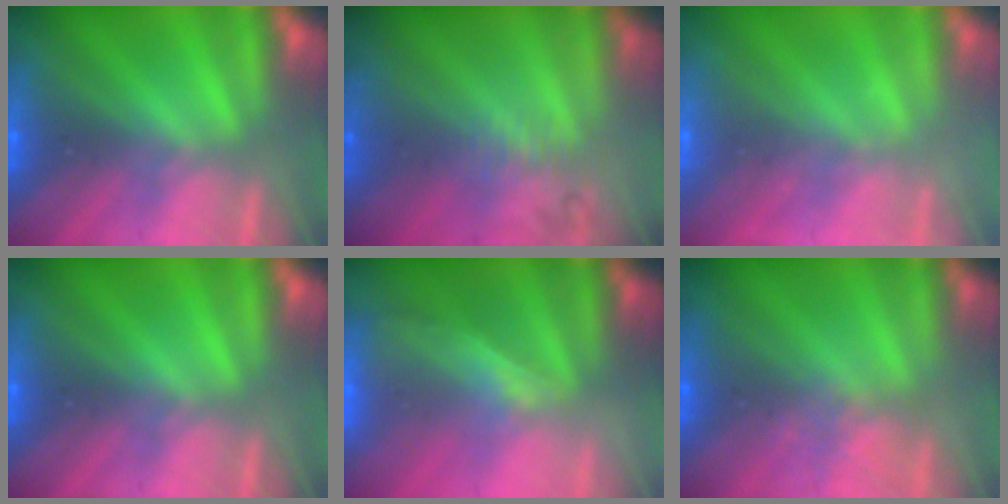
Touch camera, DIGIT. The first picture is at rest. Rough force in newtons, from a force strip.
{"total": 2.4}
{"total": 2.3}
{"total": 0.0}
{"total": 2.1}
{"total": 2.4}